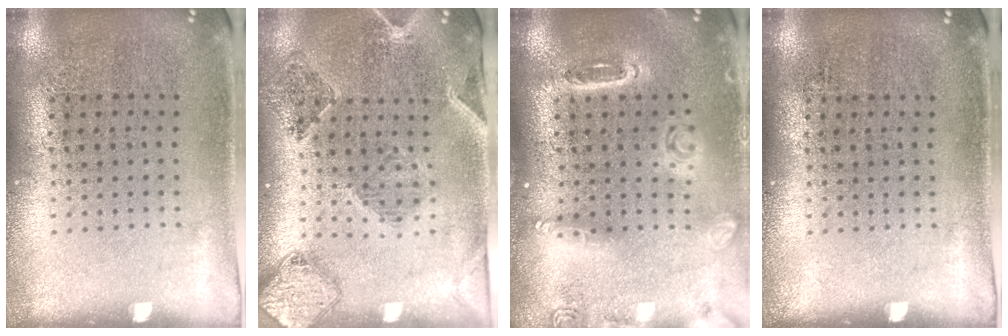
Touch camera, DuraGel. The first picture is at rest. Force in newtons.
{"total": 0.9, "press": 0.9, "slide": 0.2}
{"total": 1.5, "press": 1.5, "slide": 0.1}
{"total": 0.0}